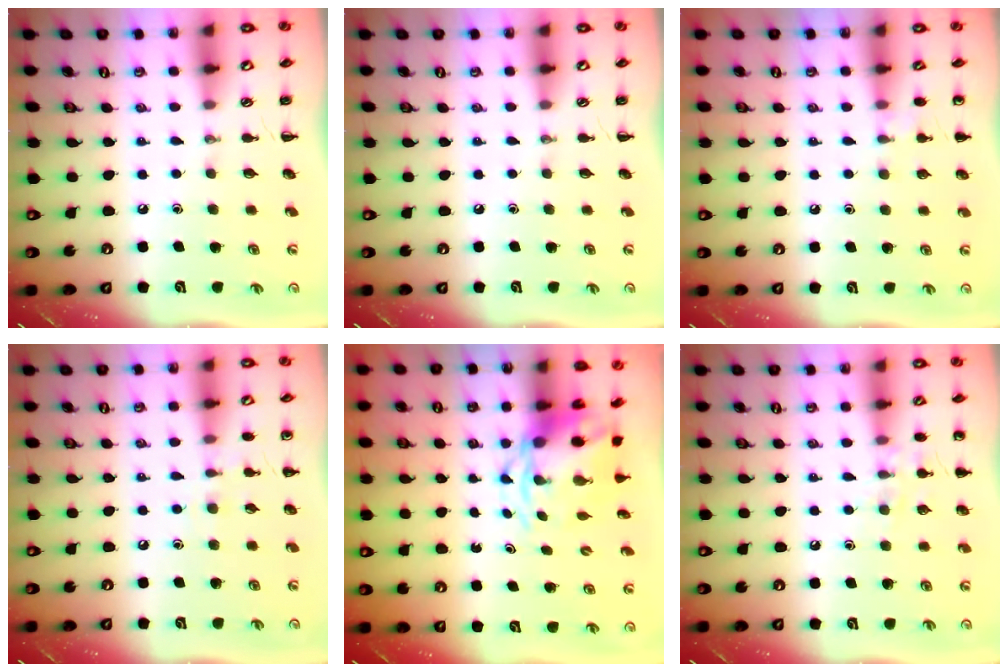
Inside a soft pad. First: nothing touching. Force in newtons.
{"total": 0.0}
{"total": 6.1, "press": 5.9, "slide": 1.8}
{"total": 6.3, "press": 6.0, "slide": 2.0}
{"total": 5.8, "press": 5.7, "slide": 1.0}
{"total": 7.7, "press": 7.6, "slide": 1.5}